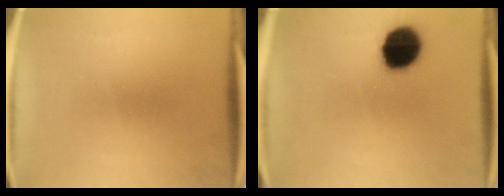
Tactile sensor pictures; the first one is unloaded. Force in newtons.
{"total": 14.4}